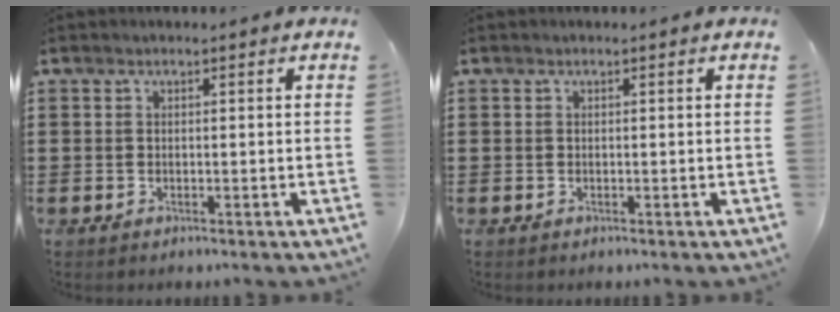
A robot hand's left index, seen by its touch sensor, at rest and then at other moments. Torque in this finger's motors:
{"motor_torque": [-0.01, -0.01, 0.00, 0.00]}